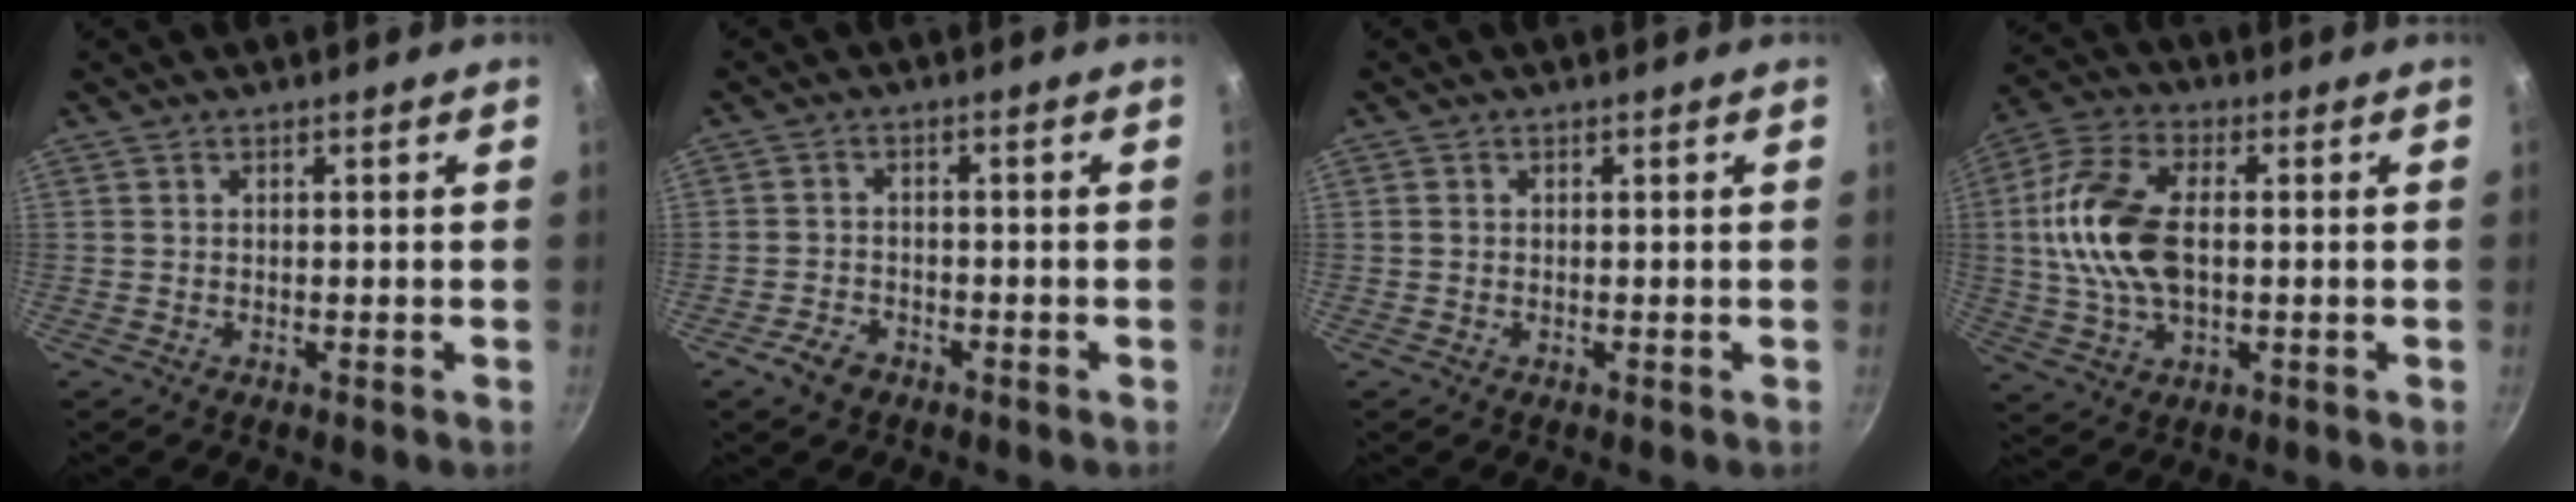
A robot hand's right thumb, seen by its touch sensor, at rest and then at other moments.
{"total": 3.9, "force": [-2.5, 2.5, 1.7], "torque": [-0.029, 0.026, -0.045]}
{"total": 0.8, "force": [0.1, 0.7, 0.4], "torque": [-0.006, 0.004, 0.000]}
{"total": 15.0, "force": [0.7, 8.5, 12.4], "torque": [-0.242, 0.018, 0.004]}